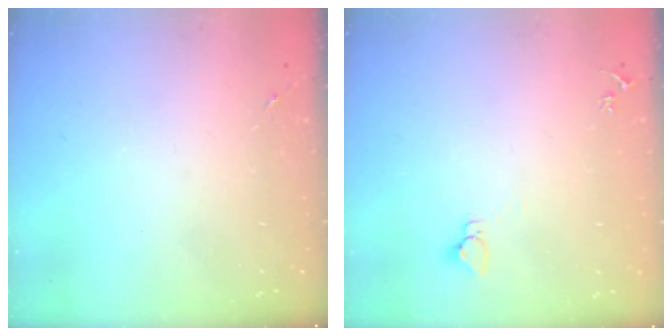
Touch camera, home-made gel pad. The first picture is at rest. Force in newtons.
{"total": 2.9, "press": 2.9, "slide": 0.1}